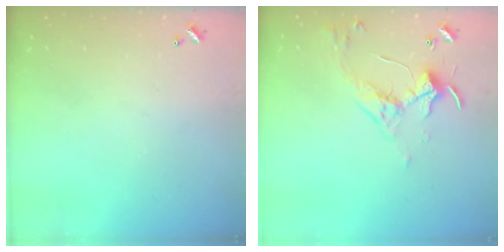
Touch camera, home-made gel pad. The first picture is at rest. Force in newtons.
{"total": 3.3, "press": 3.3, "slide": 0.6}